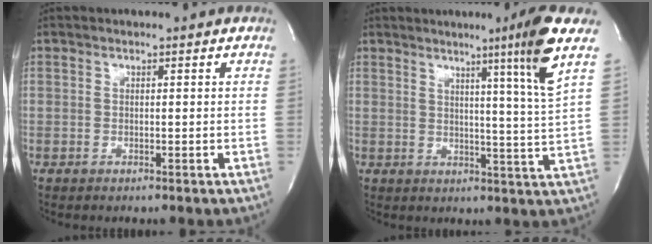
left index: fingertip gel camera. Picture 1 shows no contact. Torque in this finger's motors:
{"motor_torque": [0.21, -0.17, 0.32, 0.08]}